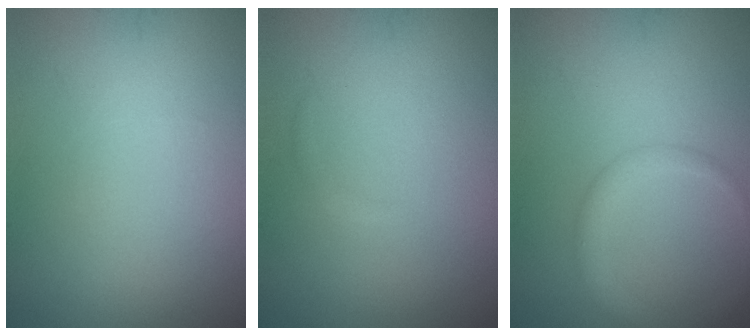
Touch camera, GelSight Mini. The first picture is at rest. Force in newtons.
{"total": 0.5, "press": 0.5, "slide": 0.1}
{"total": 2.4, "press": 2.4, "slide": 0.1}